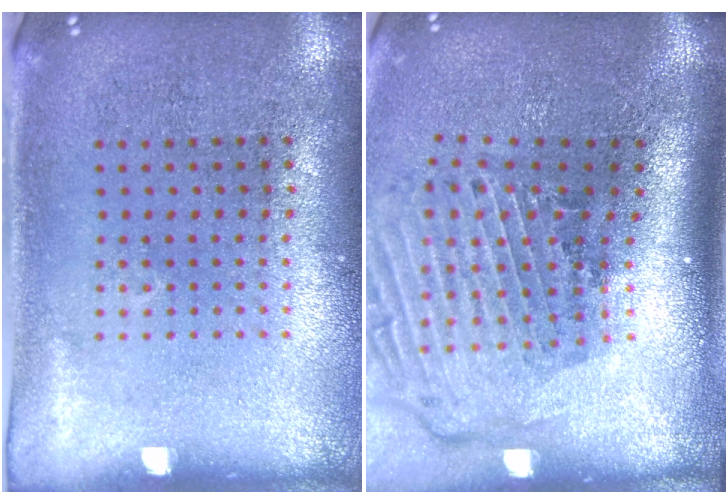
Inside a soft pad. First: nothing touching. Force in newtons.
{"total": 3.0, "press": 2.1, "slide": 2.2}